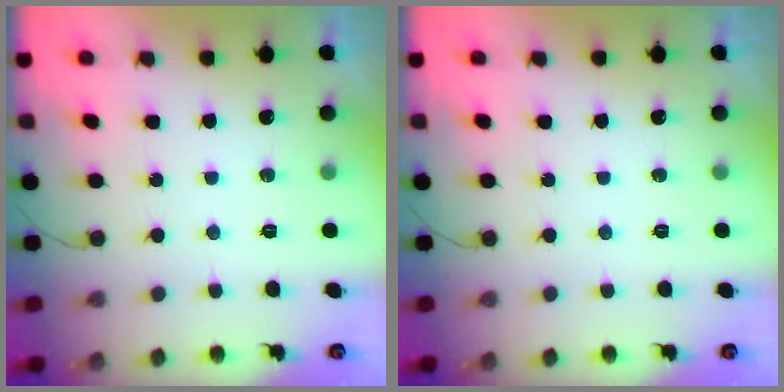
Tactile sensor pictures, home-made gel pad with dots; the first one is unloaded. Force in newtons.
{"total": 0.0}